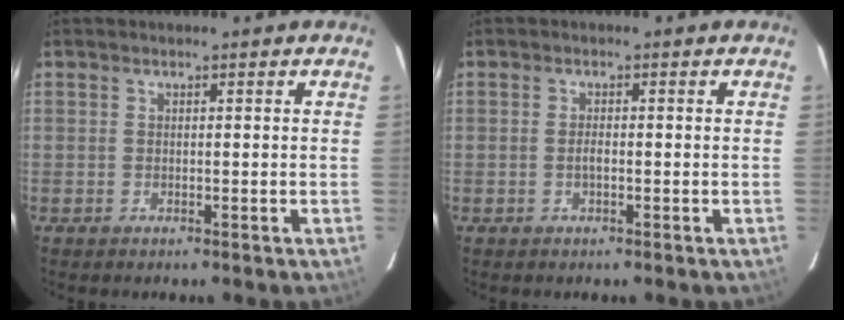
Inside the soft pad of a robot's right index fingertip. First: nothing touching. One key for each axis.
{"total": 1.0, "fx": -0.4, "fy": 0.3, "fz": 0.9, "tx": -0.017, "ty": 0.002, "tz": -0.007}